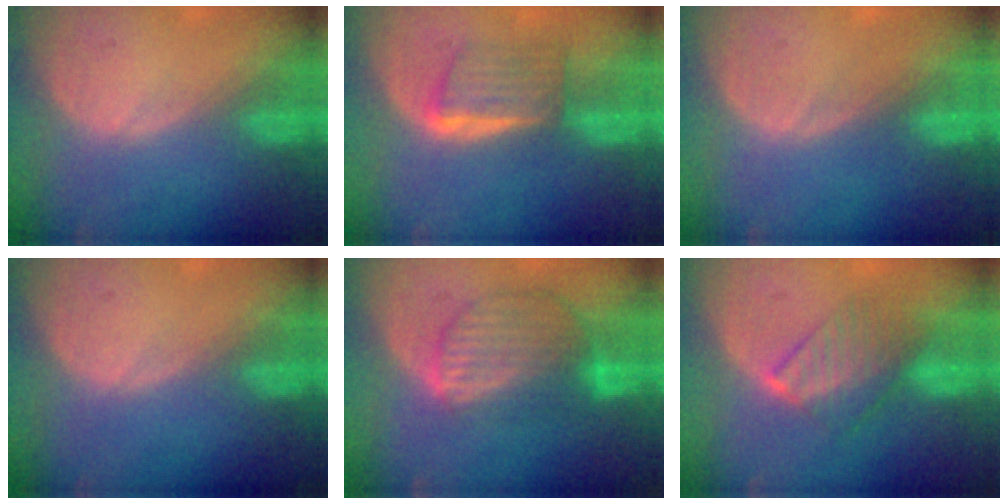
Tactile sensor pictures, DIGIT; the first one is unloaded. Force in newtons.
{"total": 5.7, "press": 5.3, "slide": 2.2}
{"total": 0.0}
{"total": 0.0}
{"total": 8.7, "press": 7.6, "slide": 4.1}
{"total": 6.5, "press": 6.5, "slide": 0.7}